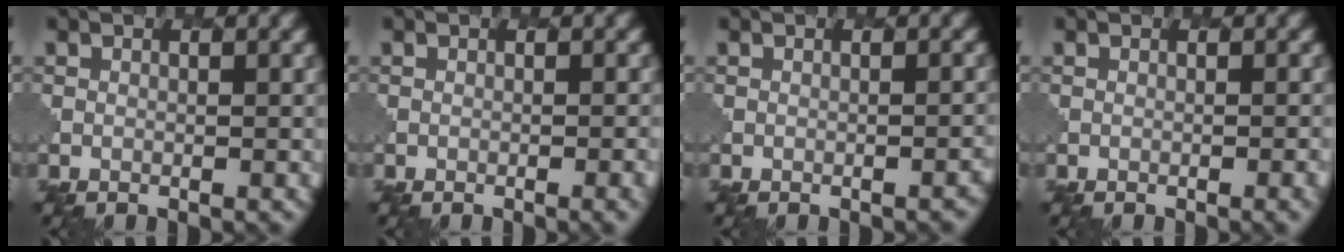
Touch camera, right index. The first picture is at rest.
{"total": 2.2, "force": [-0.8, 0.8, 1.9], "torque": [-0.008, 0.003, -0.005]}
{"total": 1.4, "force": [-1.0, 0.4, 0.9], "torque": [-0.001, 0.003, -0.013]}
{"total": 1.9, "force": [-0.7, 0.7, 1.6], "torque": [-0.007, 0.003, -0.004]}